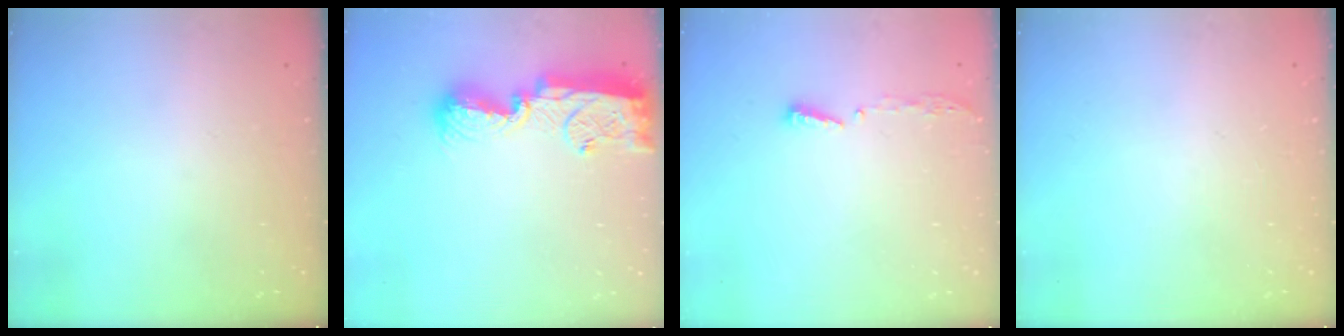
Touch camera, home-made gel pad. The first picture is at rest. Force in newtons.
{"total": 18.0, "press": 17.1, "slide": 5.6}
{"total": 4.0, "press": 4.0, "slide": 0.4}
{"total": 0.0}